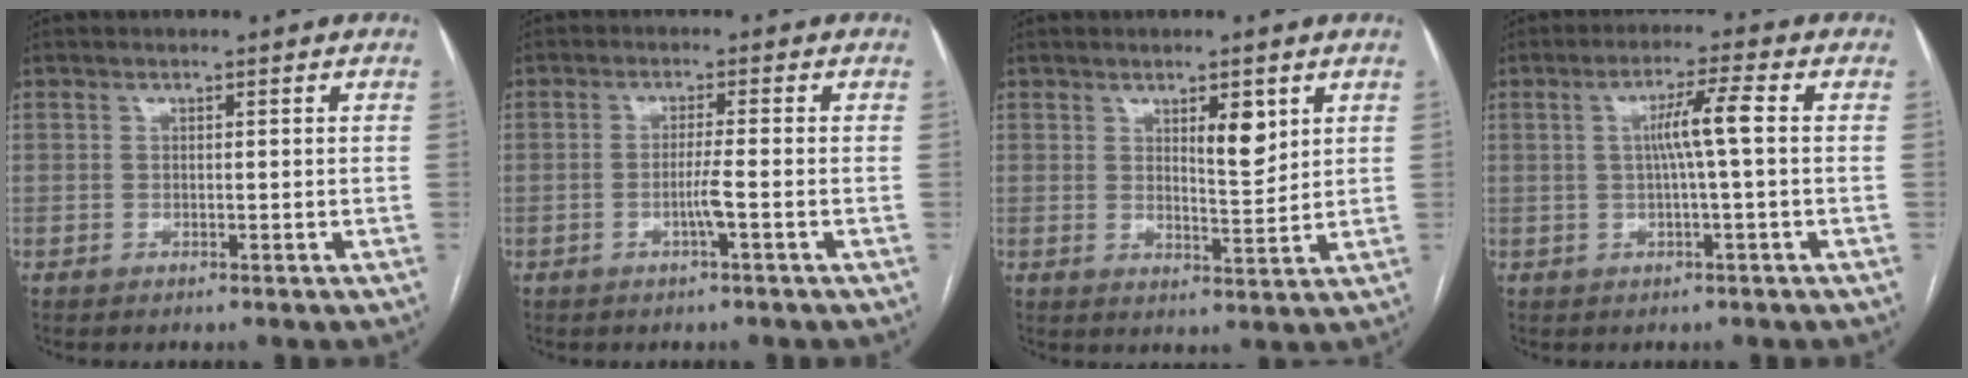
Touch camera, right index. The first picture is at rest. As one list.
[{"total": 2.8, "force": [-1.0, -0.5, 2.5], "torque": [-0.047, -0.002, -0.020]}, {"total": 4.9, "force": [2.3, 1.3, 4.1], "torque": [-0.068, -0.008, 0.041]}, {"total": 5.2, "force": [0.4, -0.6, 5.1], "torque": [-0.092, 0.008, 0.009]}]